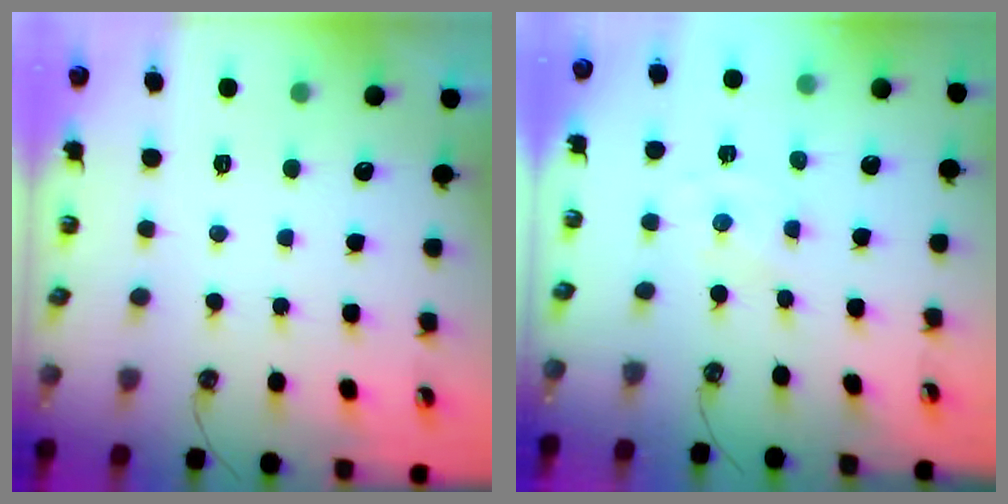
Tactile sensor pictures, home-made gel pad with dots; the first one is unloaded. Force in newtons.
{"total": 0.0}